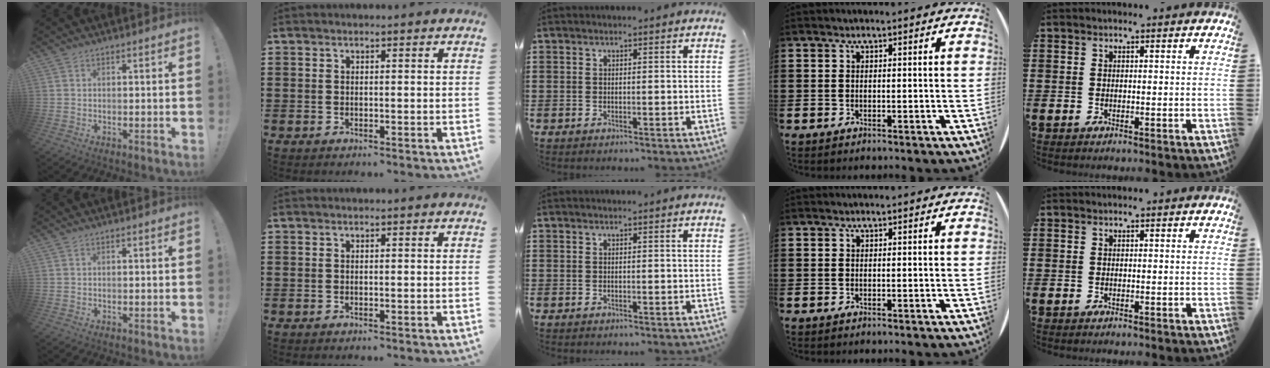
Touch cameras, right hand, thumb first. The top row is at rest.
{}